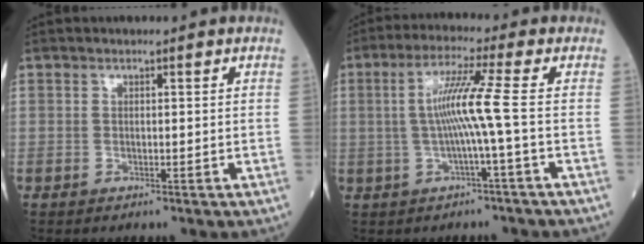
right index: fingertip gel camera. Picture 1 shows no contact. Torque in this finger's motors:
{"motor_torque": [0.97, -0.12, 0.53, 0.19]}